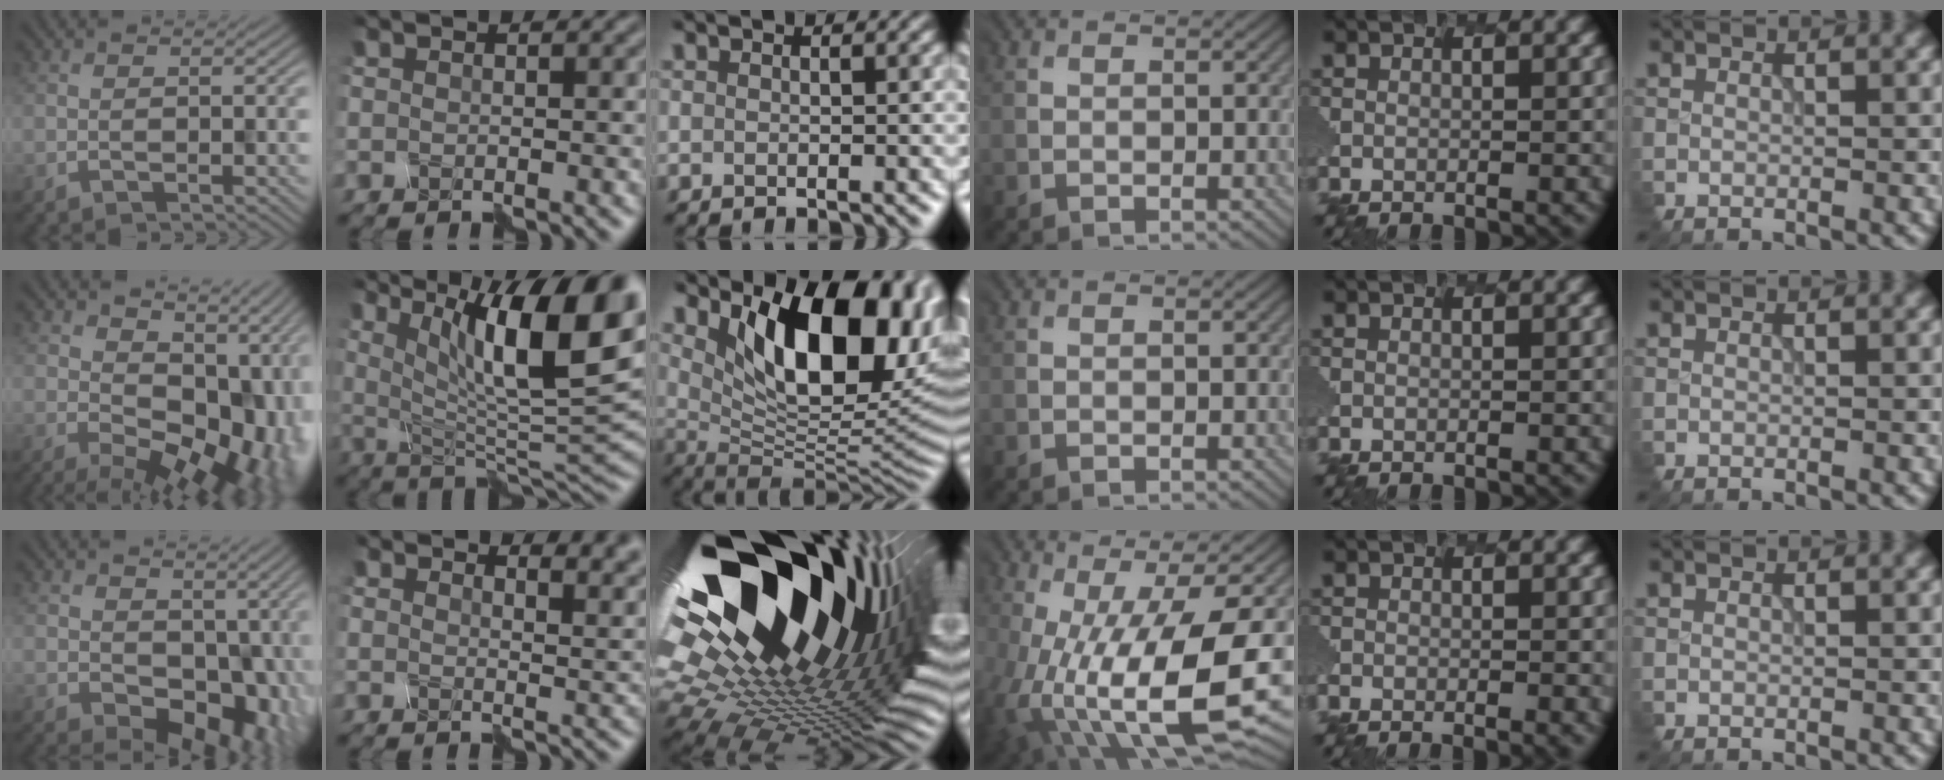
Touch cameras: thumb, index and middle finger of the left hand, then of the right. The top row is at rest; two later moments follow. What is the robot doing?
{"motion": "disassemble", "object": "spray bottle"}